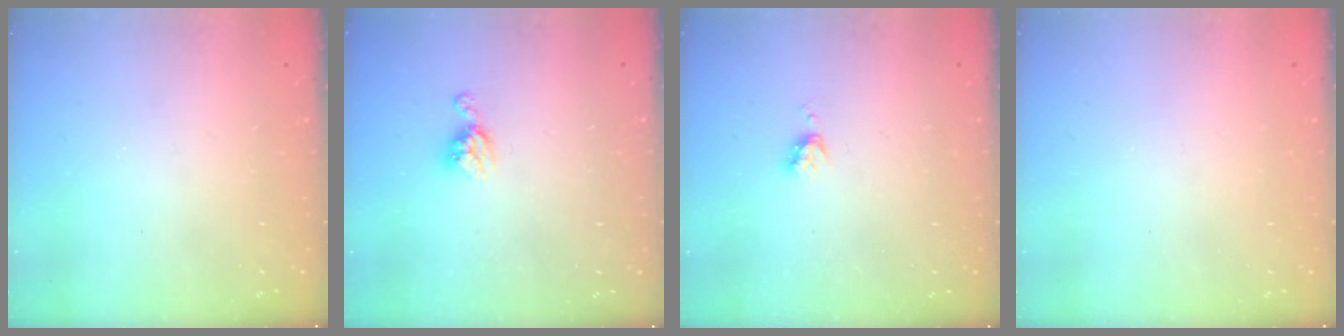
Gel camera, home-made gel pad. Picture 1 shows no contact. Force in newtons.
{"total": 6.7, "press": 6.7, "slide": 0.5}
{"total": 3.8, "press": 3.8, "slide": 0.5}
{"total": 0.0}